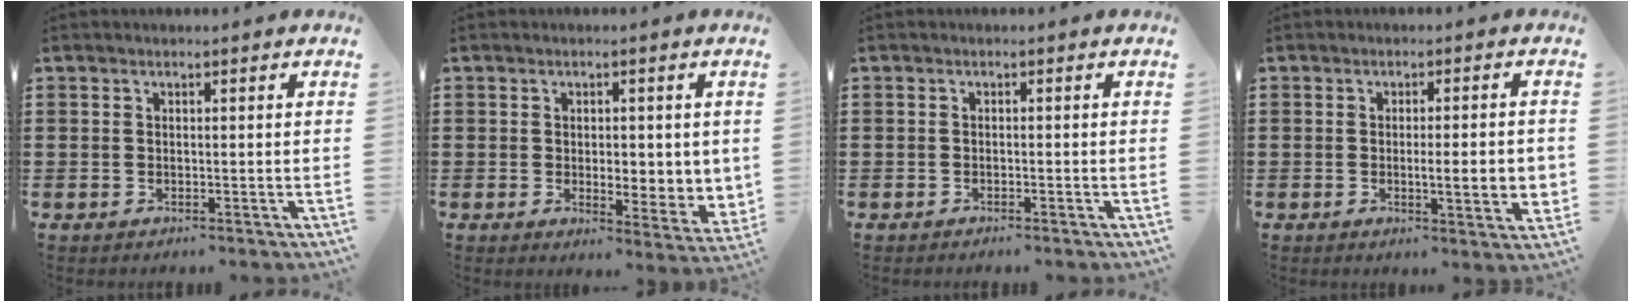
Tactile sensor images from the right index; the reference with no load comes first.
{"total": 3.9, "force": [0.6, 2.0, 3.3], "torque": [-0.044, -0.001, 0.005]}
{"total": 0.6, "force": [-0.6, 0.0, 0.2], "torque": [-0.004, -0.001, -0.012]}
{"total": 5.6, "force": [-0.7, 0.6, 5.5], "torque": [-0.075, -0.015, -0.014]}